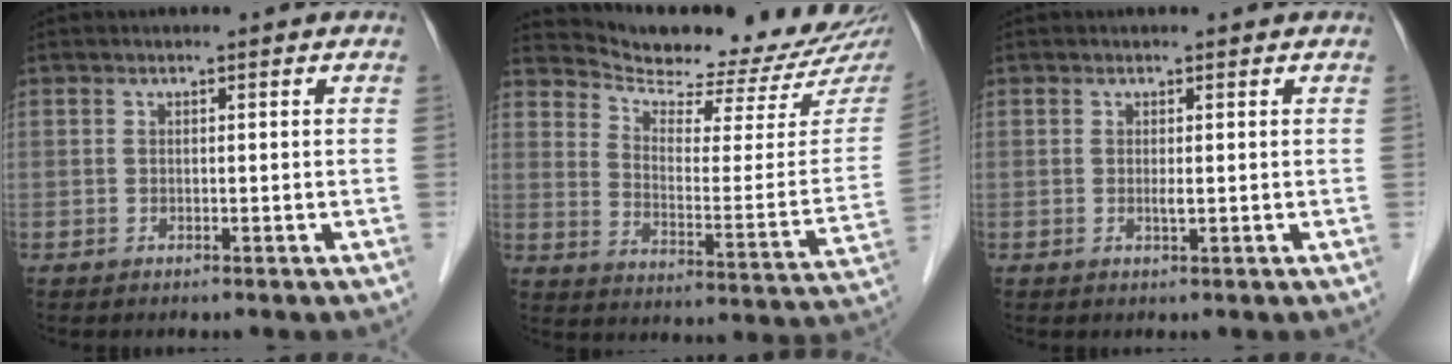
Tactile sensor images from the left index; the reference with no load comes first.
{"total": 19.2, "force": [18.0, 1.5, 6.4], "torque": [-0.102, -0.078, 0.242]}
{"total": 0.7, "force": [0.1, 0.1, 0.7], "torque": [-0.018, -0.004, 0.000]}